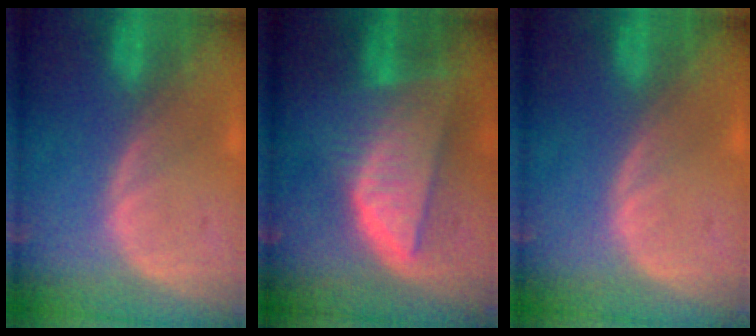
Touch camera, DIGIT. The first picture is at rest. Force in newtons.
{"total": 8.3, "press": 7.3, "slide": 4.0}
{"total": 0.0}